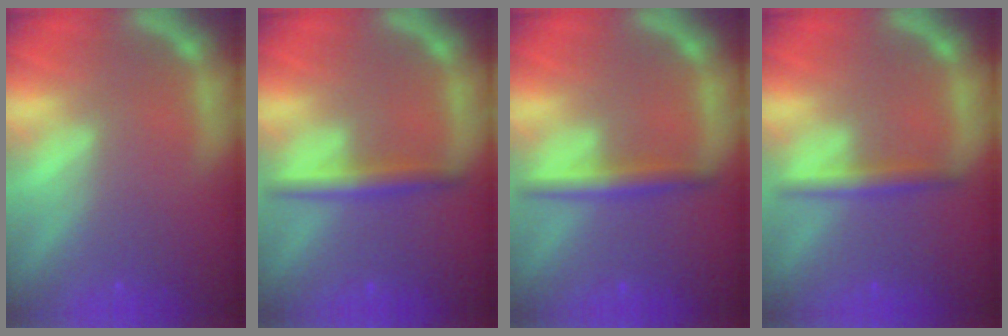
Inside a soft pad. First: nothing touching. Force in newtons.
{"total": 3.0}
{"total": 3.0}
{"total": 2.4}